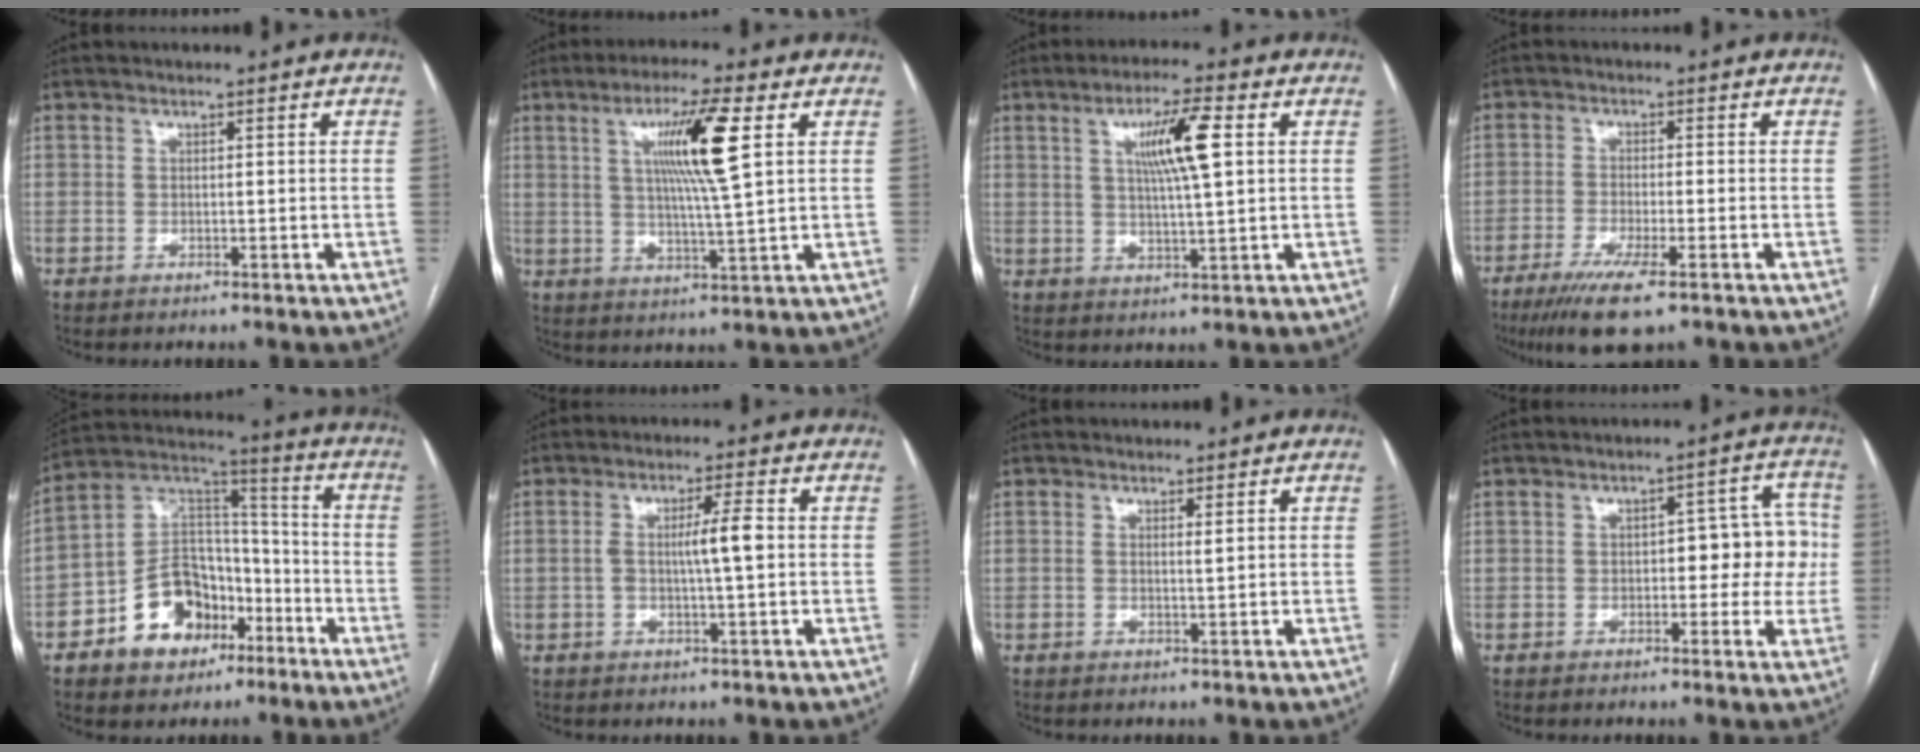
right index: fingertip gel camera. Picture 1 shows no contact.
{"total": 10.8, "force": [3.4, -0.4, 10.2], "torque": [-0.182, 0.001, 0.058]}
{"total": 8.5, "force": [2.5, 0.5, 8.1], "torque": [-0.145, 0.005, 0.041]}
{"total": 7.9, "force": [-5.1, 0.8, 6.0], "torque": [-0.105, -0.021, -0.083]}
{"total": 14.0, "force": [-6.8, 9.8, 7.4], "torque": [-0.137, 0.038, -0.113]}
{"total": 4.7, "force": [0.1, 0.0, 4.7], "torque": [-0.084, 0.003, 0.000]}
{"total": 0.7, "force": [0.4, -0.1, 0.6], "torque": [-0.014, -0.004, 0.007]}
{"total": 7.6, "force": [-0.1, 3.5, 6.7], "torque": [-0.069, 0.034, -0.001]}